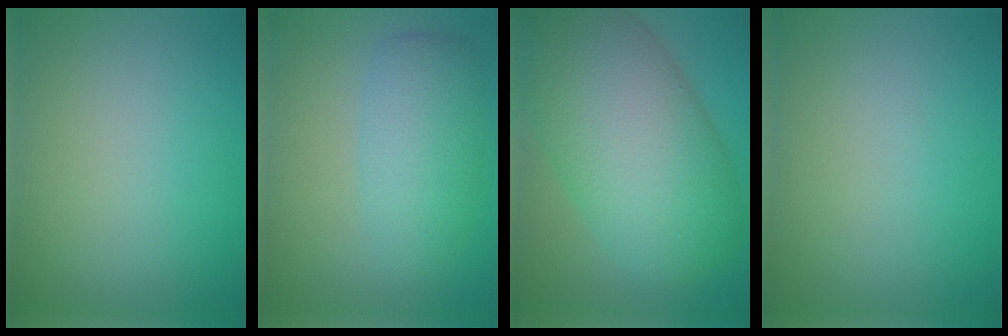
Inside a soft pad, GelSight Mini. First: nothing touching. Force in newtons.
{"total": 4.5, "press": 4.5, "slide": 0.1}
{"total": 13.0, "press": 12.9, "slide": 0.5}
{"total": 0.0}